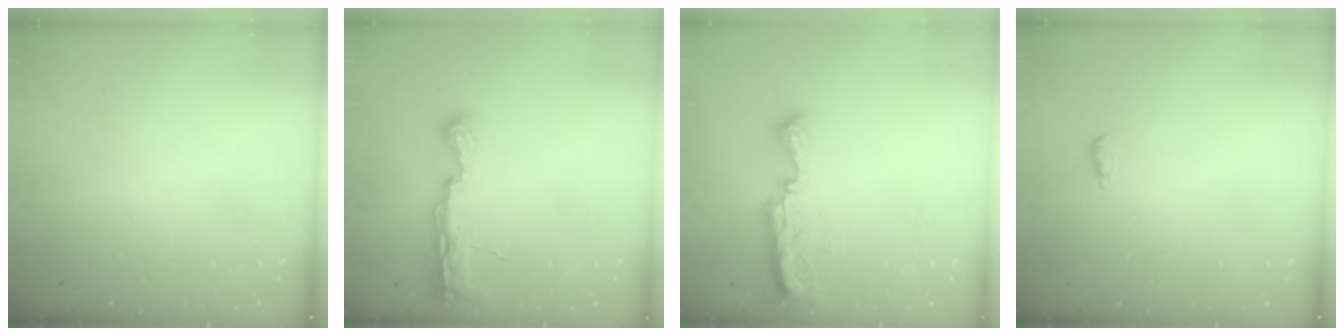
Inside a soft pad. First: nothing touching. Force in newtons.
{"total": 8.9, "press": 8.5, "slide": 2.3}
{"total": 8.3, "press": 8.3, "slide": 0.9}
{"total": 3.8, "press": 3.6, "slide": 1.2}